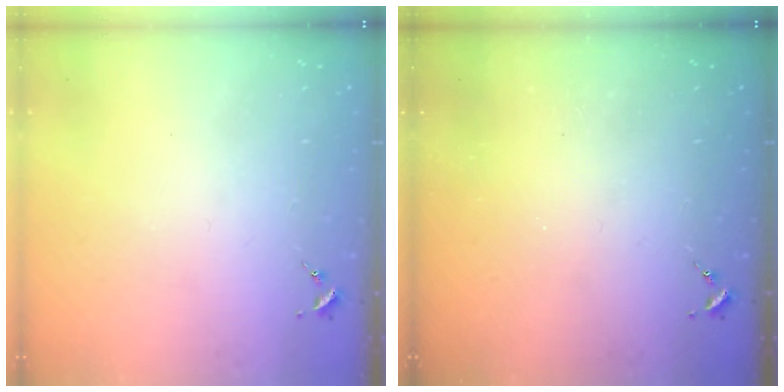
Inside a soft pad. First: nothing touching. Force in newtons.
{"total": 0.0}